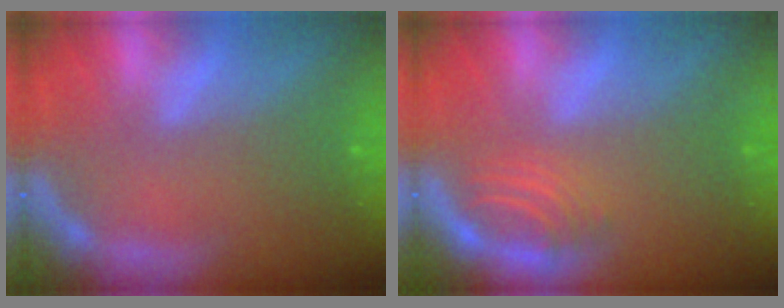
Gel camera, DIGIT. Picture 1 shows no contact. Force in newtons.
{"total": 2.9}